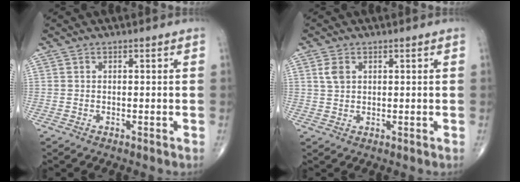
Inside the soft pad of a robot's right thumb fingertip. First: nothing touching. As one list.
[{"total": 2.8, "force": [1.1, 1.9, 1.8], "torque": [-0.033, 0.002, 0.025]}]